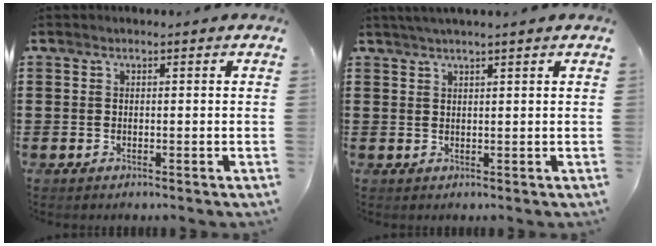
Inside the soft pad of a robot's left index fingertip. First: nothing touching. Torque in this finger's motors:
{"motor_torque": [0.03, 0.00, 0.29, 0.01]}